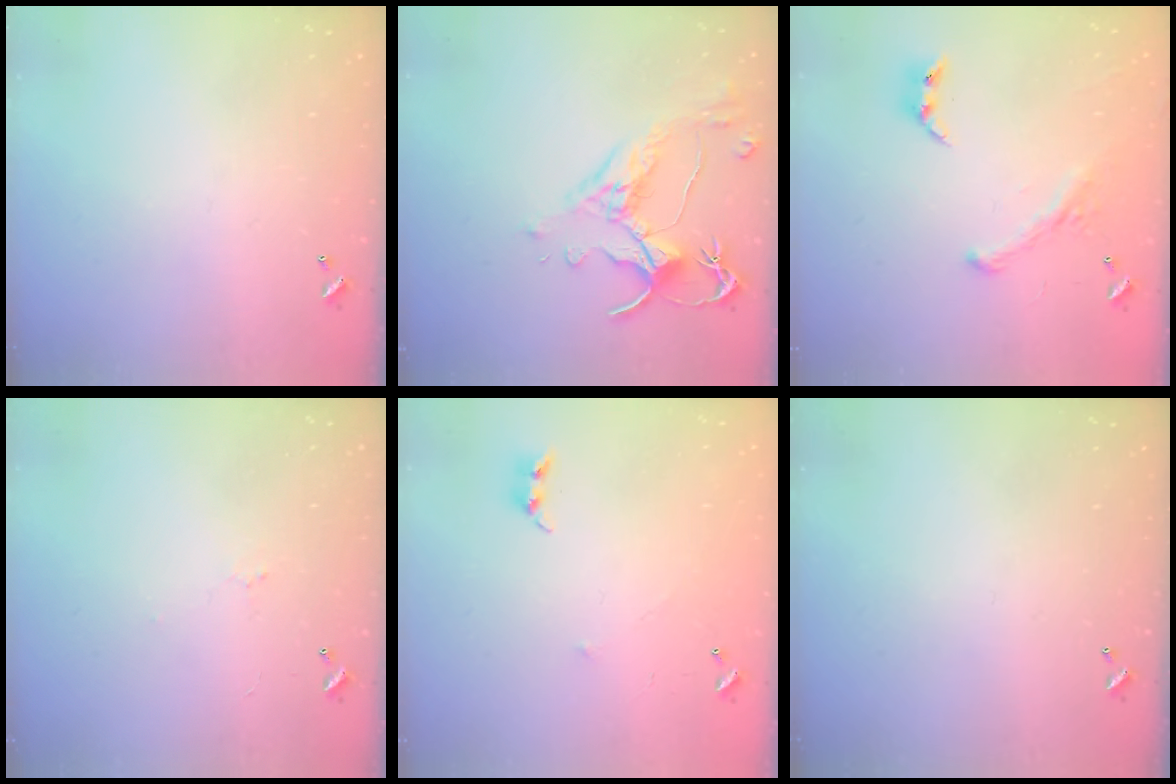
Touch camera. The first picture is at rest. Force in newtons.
{"total": 2.5, "press": 2.1, "slide": 1.2}
{"total": 1.6, "press": 1.1, "slide": 1.2}
{"total": 1.9, "press": 1.8, "slide": 0.6}
{"total": 6.4, "press": 6.4, "slide": 0.6}
{"total": 0.0}